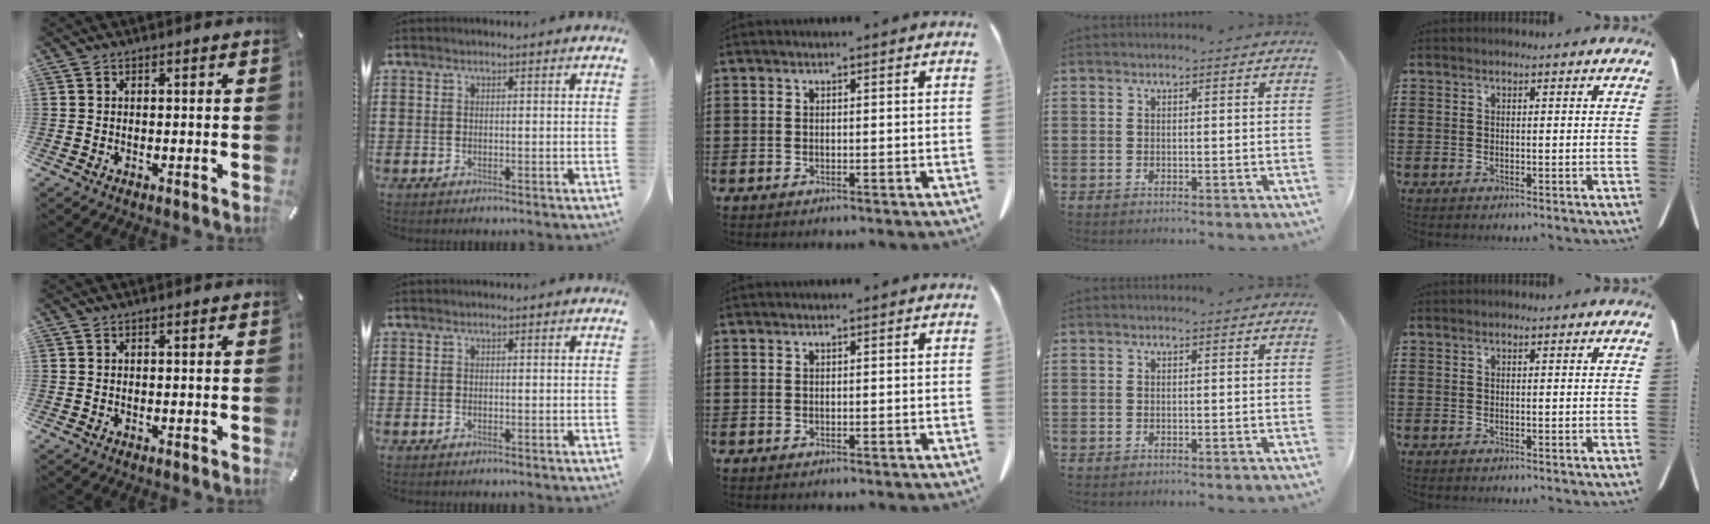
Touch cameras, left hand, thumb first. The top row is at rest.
{}